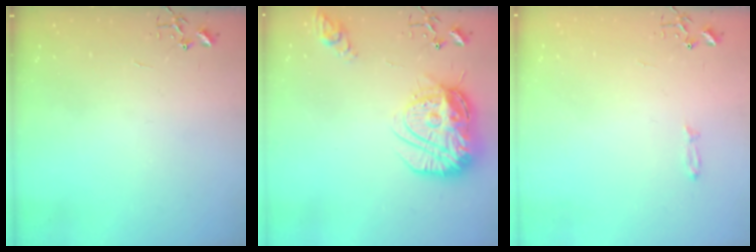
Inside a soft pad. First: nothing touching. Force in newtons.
{"total": 19.4, "press": 19.3, "slide": 1.7}
{"total": 3.5, "press": 3.5, "slide": 0.5}